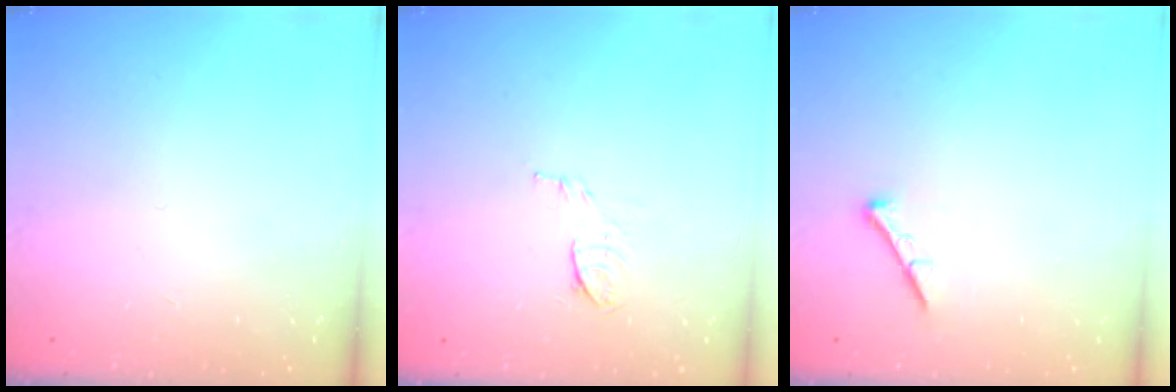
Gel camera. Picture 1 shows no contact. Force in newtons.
{"total": 6.5, "press": 6.4, "slide": 1.1}
{"total": 0.0}